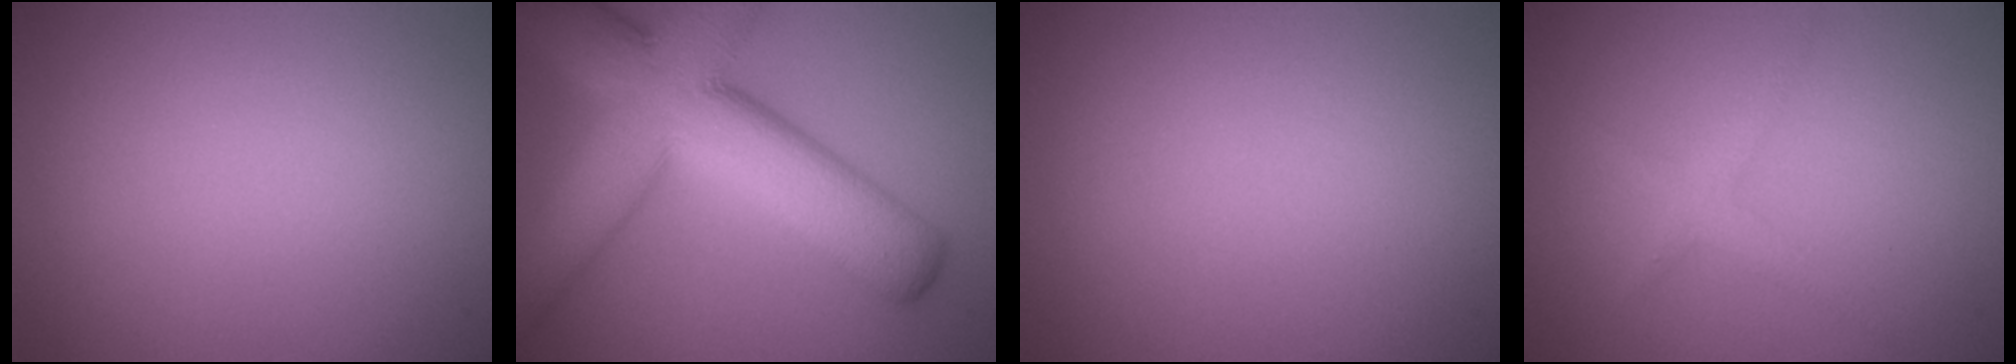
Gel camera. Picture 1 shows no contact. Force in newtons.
{"total": 13.1, "press": 13.1, "slide": 1.1}
{"total": 0.0}
{"total": 1.7, "press": 1.7, "slide": 0.1}